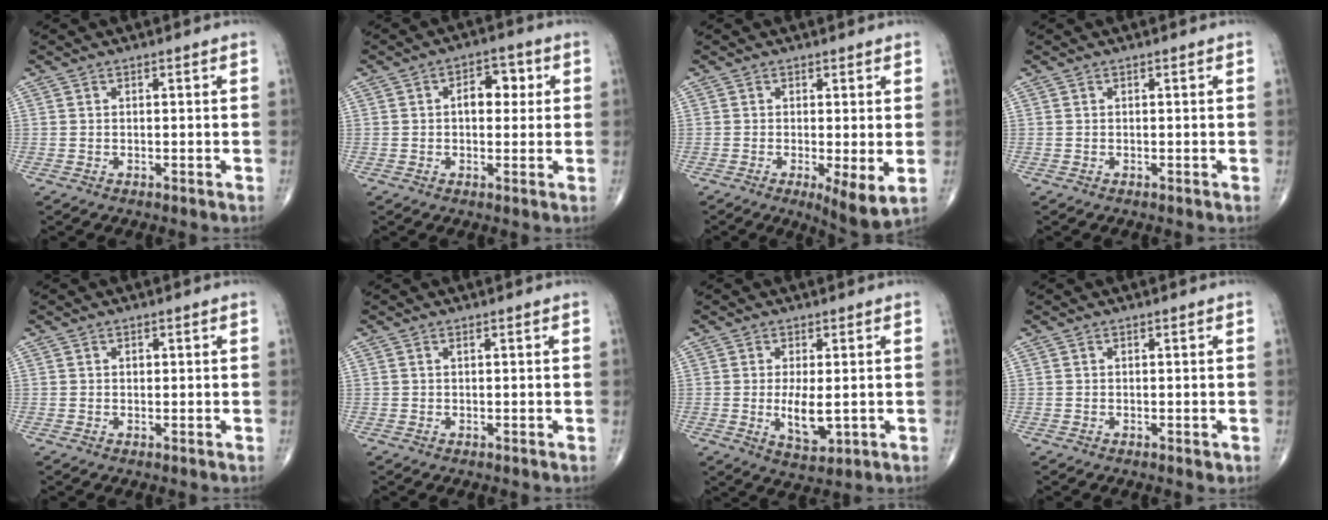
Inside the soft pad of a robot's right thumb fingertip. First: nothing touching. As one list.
[{"total": 6.0, "force": [1.1, 3.8, 4.5], "torque": [-0.039, 0.010, 0.010]}, {"total": 5.9, "force": [-0.9, 1.4, 5.6], "torque": [-0.092, -0.021, -0.016]}, {"total": 0.0}, {"total": 0.7, "force": [0.2, 0.6, 0.4], "torque": [-0.005, 0.000, 0.004]}, {"total": 0.0}, {"total": 6.0, "force": [-0.4, 2.4, 5.5], "torque": [-0.096, -0.016, 0.000]}, {"total": 0.8, "force": [-0.2, 0.4, 0.7], "torque": [-0.005, -0.002, -0.002]}]